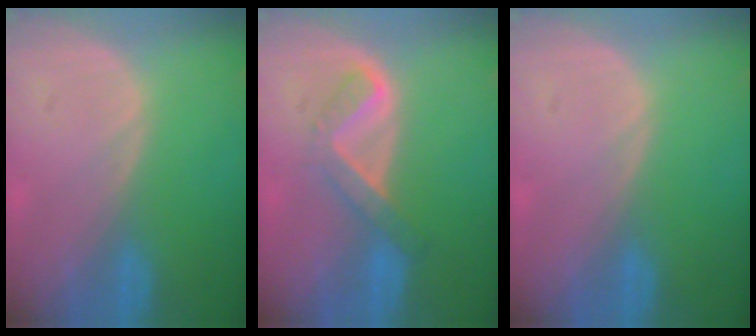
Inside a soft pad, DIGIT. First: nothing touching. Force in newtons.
{"total": 5.4, "press": 4.7, "slide": 2.6}
{"total": 0.0}